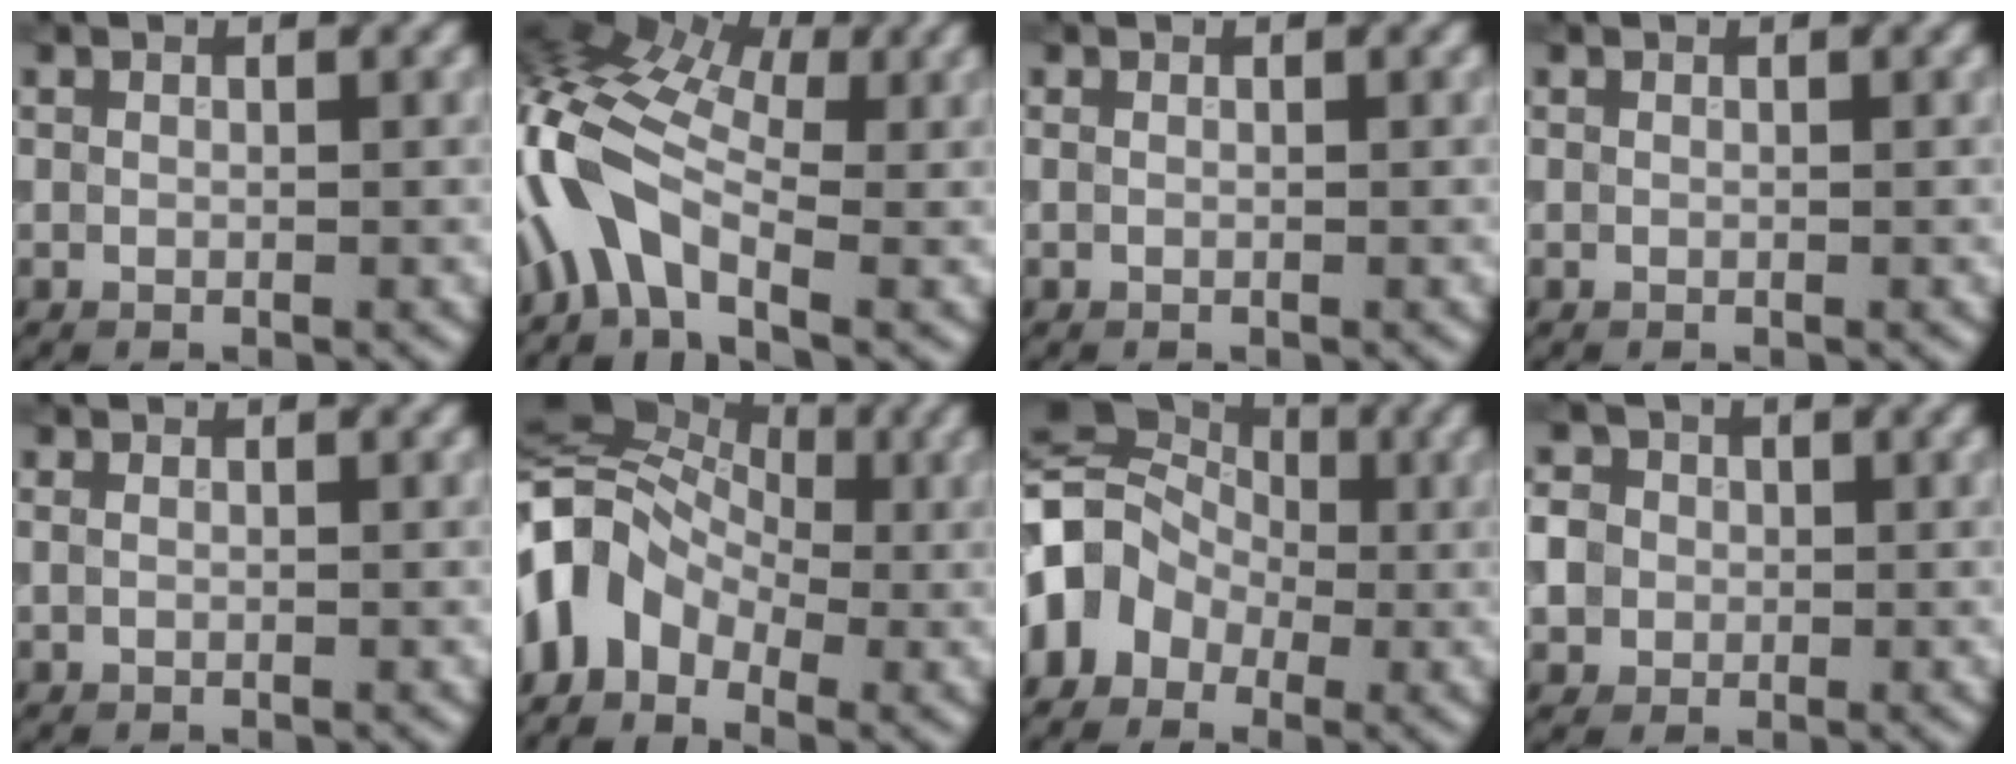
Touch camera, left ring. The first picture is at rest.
{"total": 7.7, "force": [-2.2, 4.7, 5.7], "torque": [-0.112, 0.018, -0.063]}
{"total": 0.0}
{"total": 0.0}
{"total": 0.6, "force": [0.2, 0.4, 0.4], "torque": [-0.010, -0.002, 0.005]}
{"total": 7.2, "force": [-2.2, 5.5, 4.0], "torque": [-0.066, 0.016, -0.061]}
{"total": 7.4, "force": [-1.0, 6.1, 4.1], "torque": [-0.055, 0.011, -0.033]}
{"total": 6.1, "force": [0.7, 5.6, 2.2], "torque": [-0.042, 0.031, -0.012]}